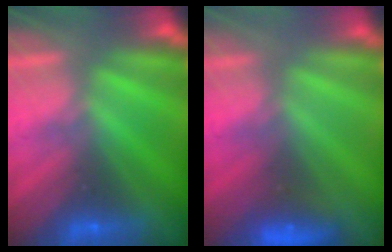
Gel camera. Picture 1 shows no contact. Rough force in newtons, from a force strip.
{"total": 3.0}